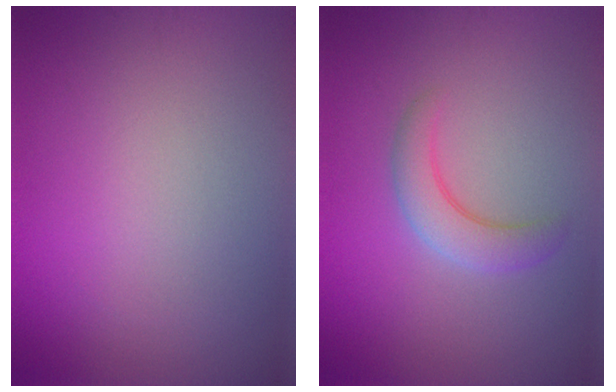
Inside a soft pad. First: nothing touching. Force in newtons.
{"total": 3.0, "press": 3.0, "slide": 0.3}